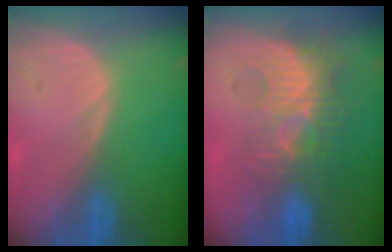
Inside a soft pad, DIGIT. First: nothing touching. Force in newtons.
{"total": 9.4, "press": 8.5, "slide": 4.1}